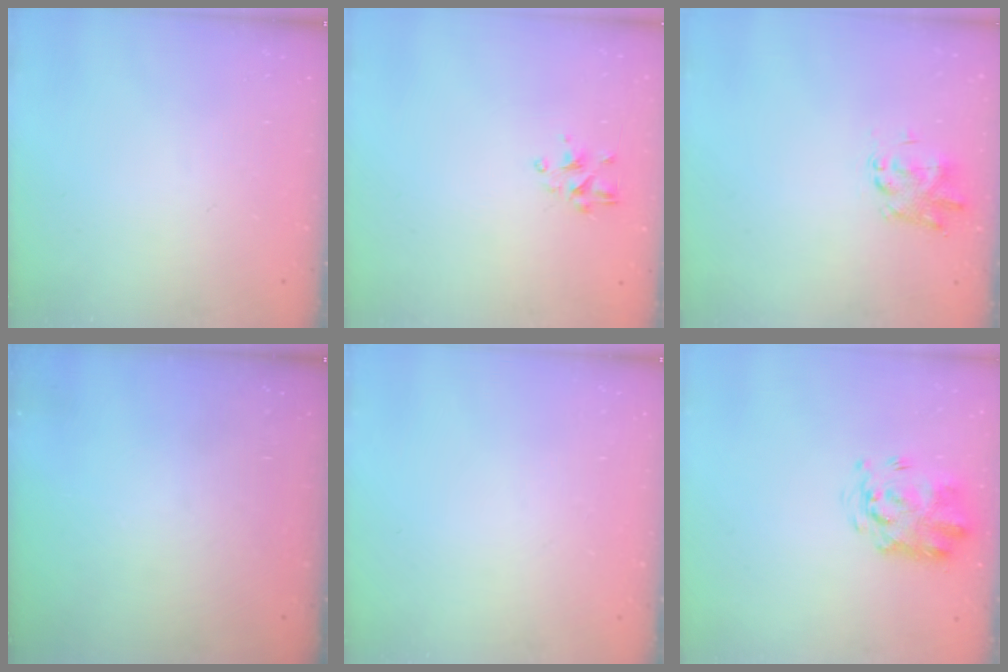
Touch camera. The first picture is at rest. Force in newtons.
{"total": 2.8, "press": 2.7, "slide": 0.8}
{"total": 2.2, "press": 2.2, "slide": 0.1}
{"total": 0.0}
{"total": 0.0}
{"total": 3.7, "press": 3.6, "slide": 0.7}